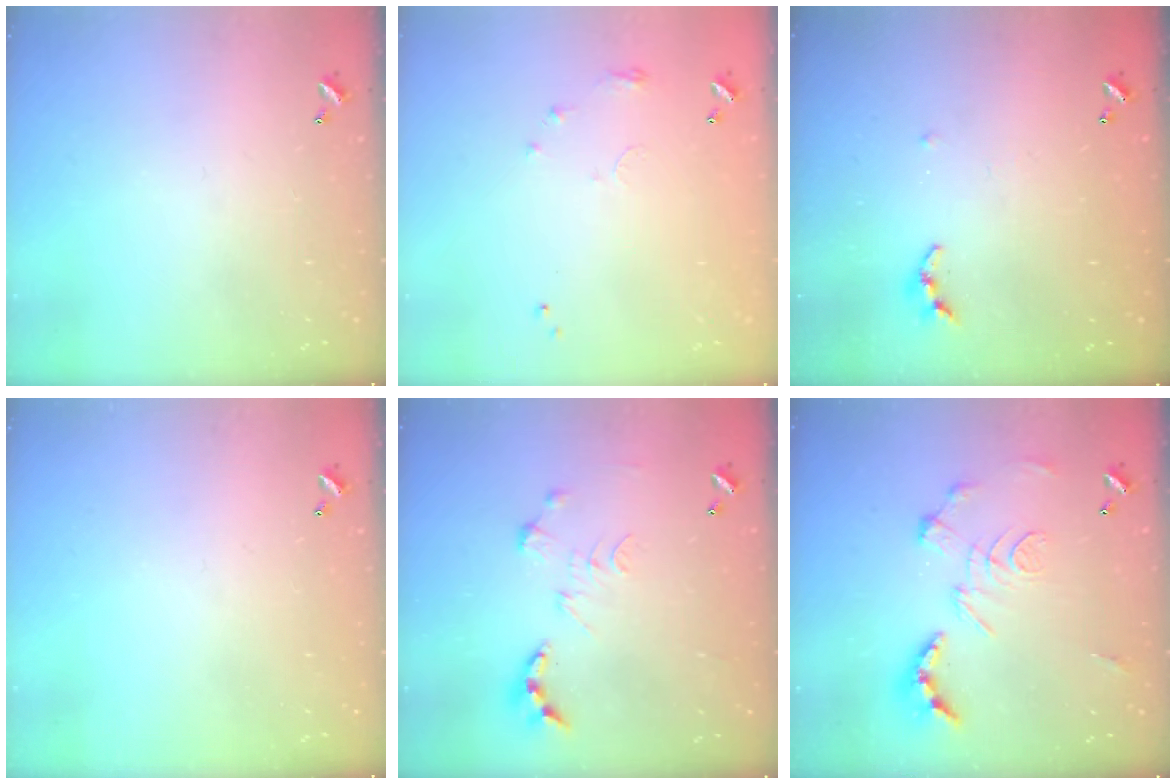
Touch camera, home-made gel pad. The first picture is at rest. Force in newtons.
{"total": 6.3, "press": 6.3, "slide": 0.9}
{"total": 4.3, "press": 4.3, "slide": 0.4}
{"total": 0.0}
{"total": 0.0}
{"total": 2.9, "press": 2.3, "slide": 1.7}